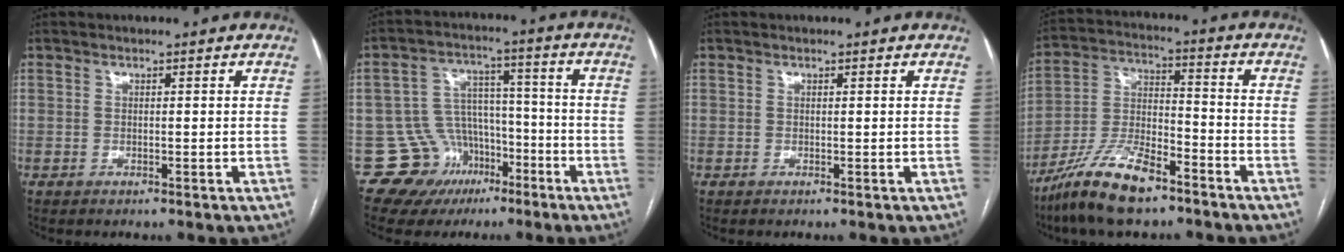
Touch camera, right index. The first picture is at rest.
{"total": 11.5, "force": [-5.9, 9.8, 1.2], "torque": [-0.017, 0.070, -0.078]}
{"total": 0.0}
{"total": 13.6, "force": [-9.7, 3.6, 8.8], "torque": [-0.180, -0.004, -0.180]}